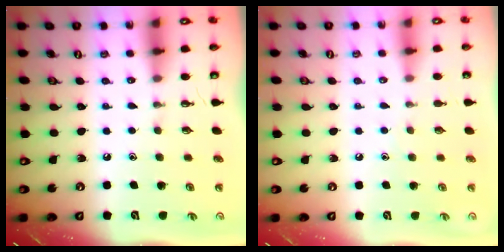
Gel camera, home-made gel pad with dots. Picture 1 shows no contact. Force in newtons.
{"total": 2.9, "press": 2.9, "slide": 0.3}